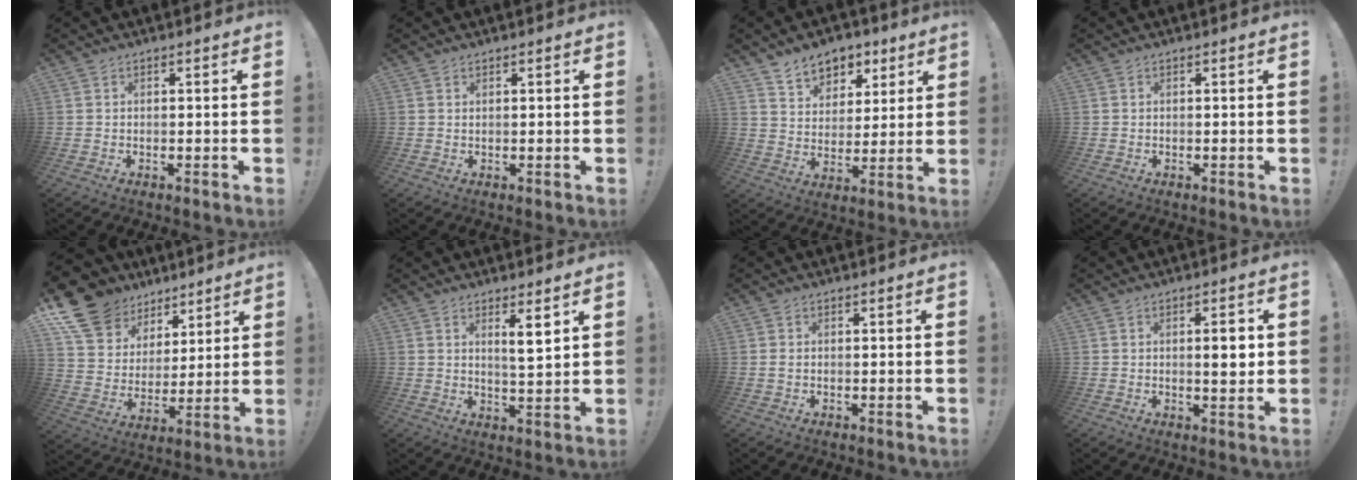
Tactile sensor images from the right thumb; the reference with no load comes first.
{"total": 0.6, "force": [0.6, 0.1, 0.1], "torque": [-0.002, -0.001, 0.012]}
{"total": 9.6, "force": [6.9, 6.3, 2.2], "torque": [-0.029, -0.051, 0.132]}
{"total": 0.0}
{"total": 15.9, "force": [10.7, 10.6, 5.2], "torque": [-0.090, -0.073, 0.212]}
{"total": 5.7, "force": [3.2, 0.4, 4.8], "torque": [-0.064, -0.028, 0.044]}
{"total": 1.0, "force": [0.1, 0.5, 0.9], "torque": [-0.012, 0.000, 0.000]}
{"total": 4.6, "force": [0.4, 1.2, 4.4], "torque": [-0.060, -0.006, -0.001]}